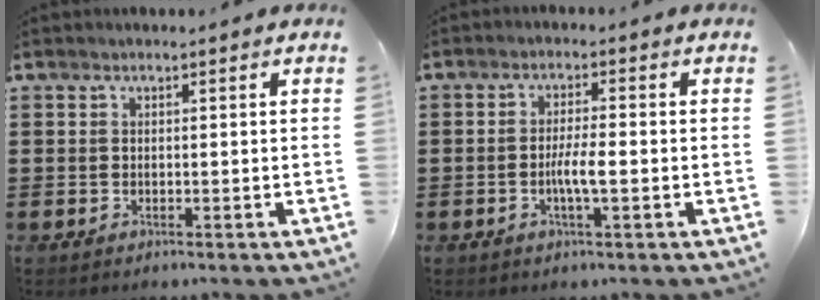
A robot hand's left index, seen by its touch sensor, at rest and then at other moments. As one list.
[{"total": 4.0, "force": [-1.0, 0.6, 3.8], "torque": [-0.074, -0.003, -0.021]}]